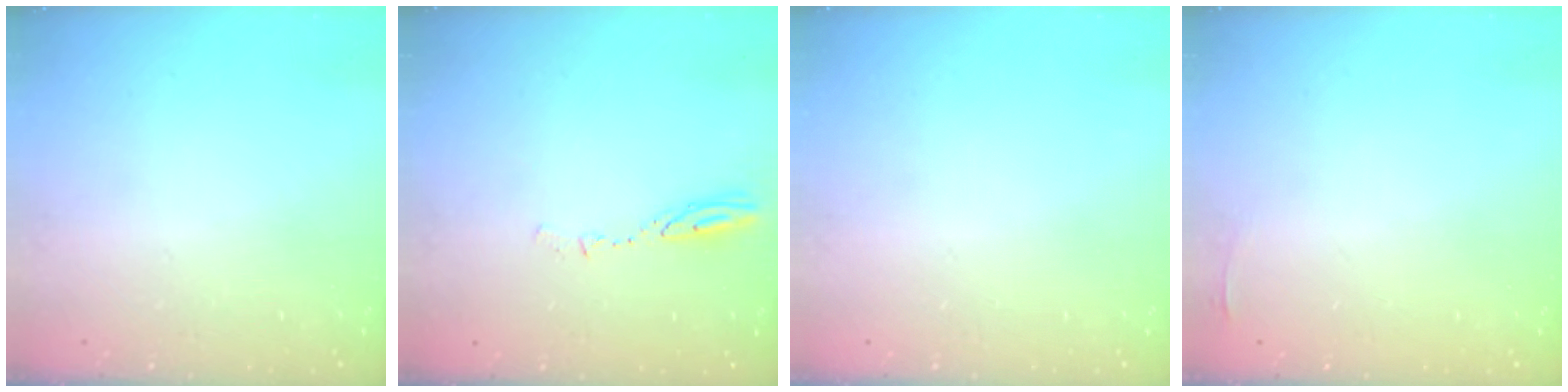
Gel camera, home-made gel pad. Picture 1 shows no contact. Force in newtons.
{"total": 3.9, "press": 3.9, "slide": 0.3}
{"total": 0.0}
{"total": 3.3, "press": 2.7, "slide": 1.8}